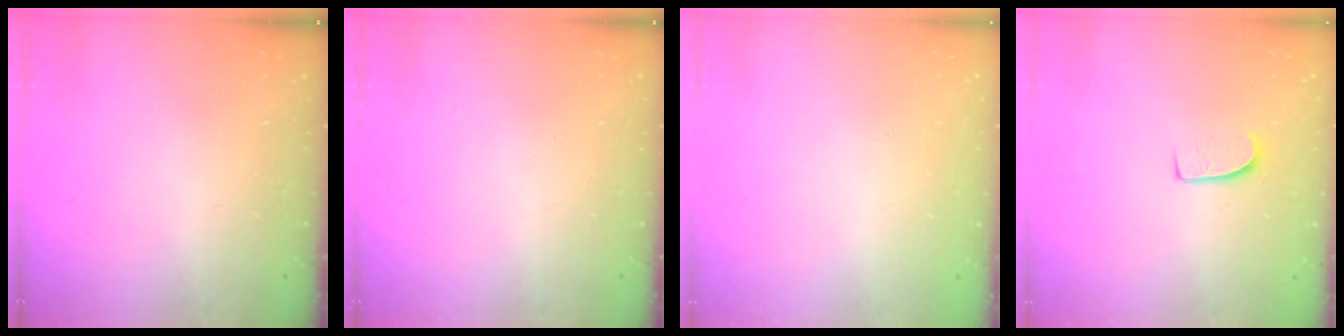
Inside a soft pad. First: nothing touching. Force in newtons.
{"total": 0.0}
{"total": 0.0}
{"total": 7.7, "press": 7.6, "slide": 0.7}